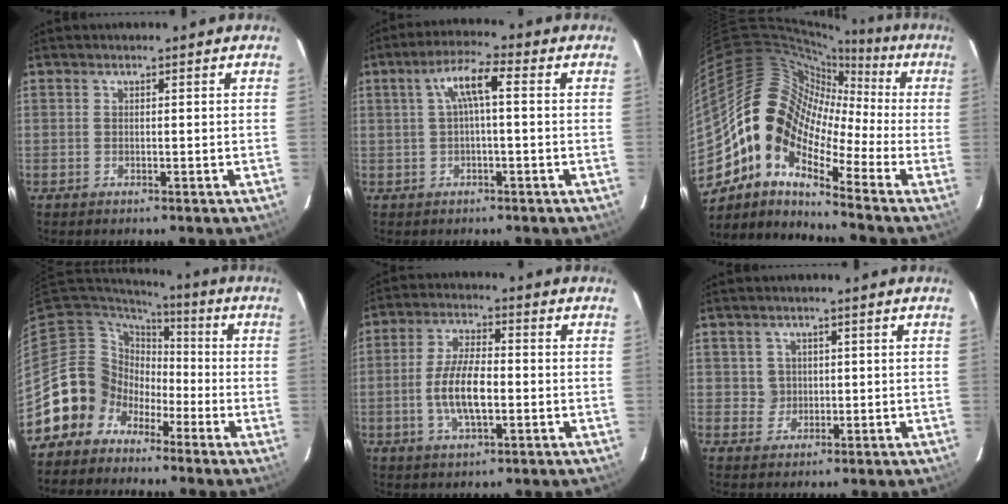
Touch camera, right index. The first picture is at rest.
{"total": 5.7, "force": [0.6, 1.1, 5.6], "torque": [-0.109, 0.015, 0.015]}
{"total": 15.0, "force": [-5.5, 9.2, 10.5], "torque": [-0.174, 0.010, -0.126]}
{"total": 11.0, "force": [-5.3, 9.6, 0.9], "torque": [-0.039, 0.037, -0.104]}
{"total": 9.2, "force": [-1.9, 3.5, 8.3], "torque": [-0.167, 0.001, -0.033]}
{"total": 3.0, "force": [0.6, 3.0, 0.1], "torque": [0.006, 0.011, 0.010]}